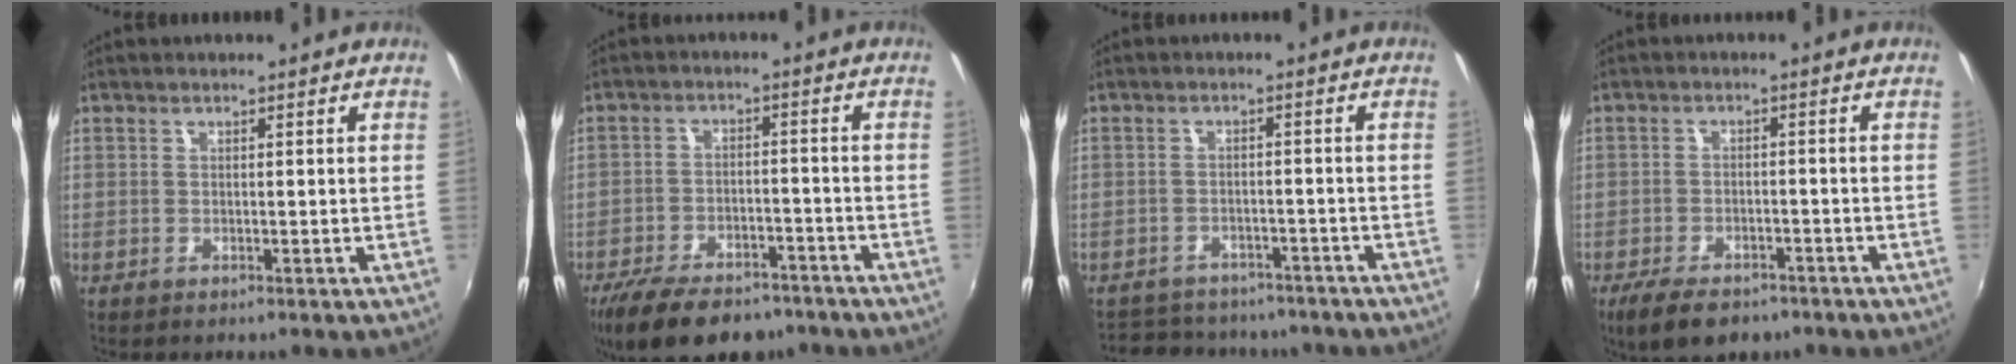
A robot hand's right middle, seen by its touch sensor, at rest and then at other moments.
{"total": 16.5, "force": [-12.3, 7.2, 8.2], "torque": [-0.178, -0.016, -0.188]}
{"total": 14.2, "force": [-12.0, 5.8, 4.9], "torque": [-0.107, 0.007, -0.156]}
{"total": 8.6, "force": [-6.2, 4.0, 4.5], "torque": [-0.108, -0.012, -0.101]}